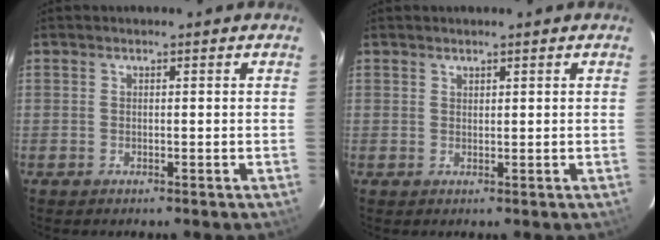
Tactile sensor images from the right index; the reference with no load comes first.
{"total": 0.7, "force": [0.7, 0.3, 0.1], "torque": [-0.001, 0.001, 0.014]}